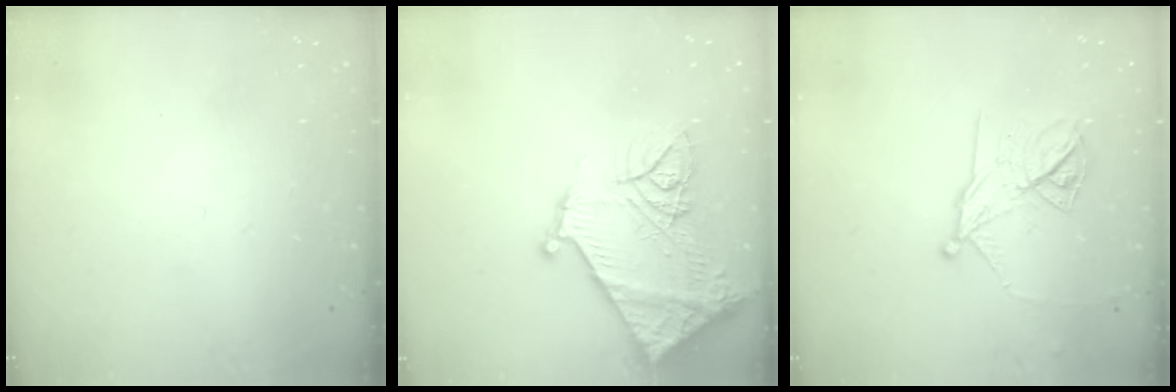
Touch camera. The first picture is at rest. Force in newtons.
{"total": 19.9, "press": 19.8, "slide": 2.1}
{"total": 12.9, "press": 12.9, "slide": 0.2}